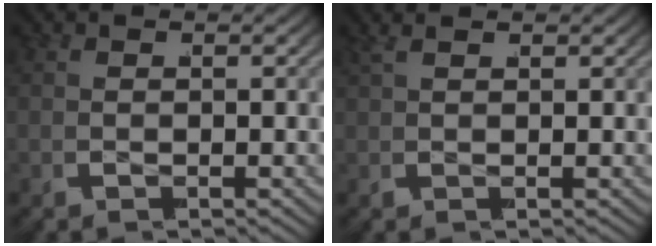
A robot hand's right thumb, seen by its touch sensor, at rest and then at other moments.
{"total": 1.0, "force": [0.8, -0.5, 0.1], "torque": [-0.001, 0.006, 0.015]}